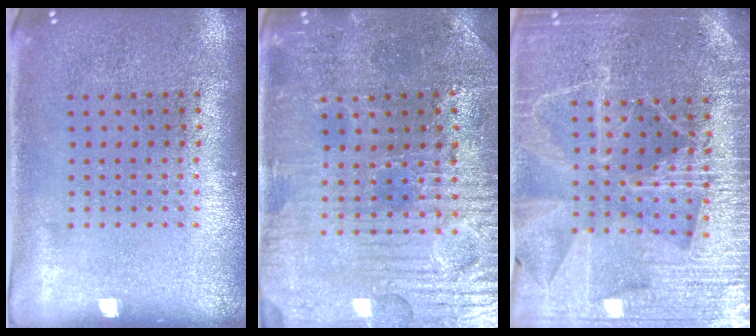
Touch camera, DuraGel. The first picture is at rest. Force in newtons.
{"total": 3.6, "press": 3.6, "slide": 0.5}
{"total": 4.5, "press": 4.2, "slide": 1.7}